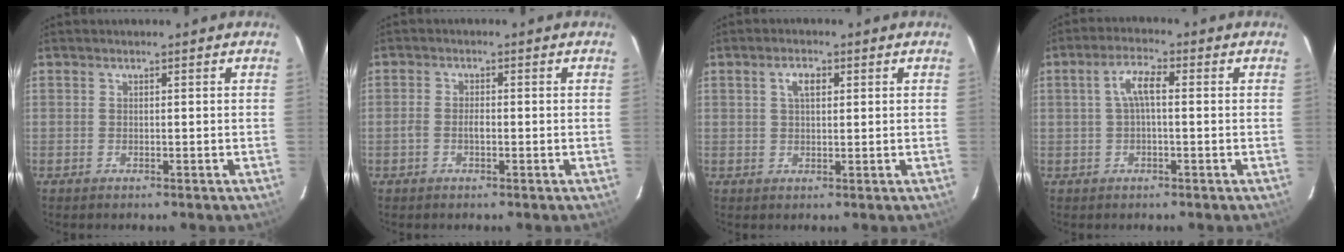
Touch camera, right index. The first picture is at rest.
{"total": 1.9, "force": [-0.8, 0.8, 1.5], "torque": [-0.032, 0.006, -0.016]}
{"total": 3.1, "force": [1.1, 1.6, 2.5], "torque": [-0.045, 0.010, 0.020]}
{"total": 4.5, "force": [0.3, 1.4, 4.3], "torque": [-0.084, 0.014, 0.007]}